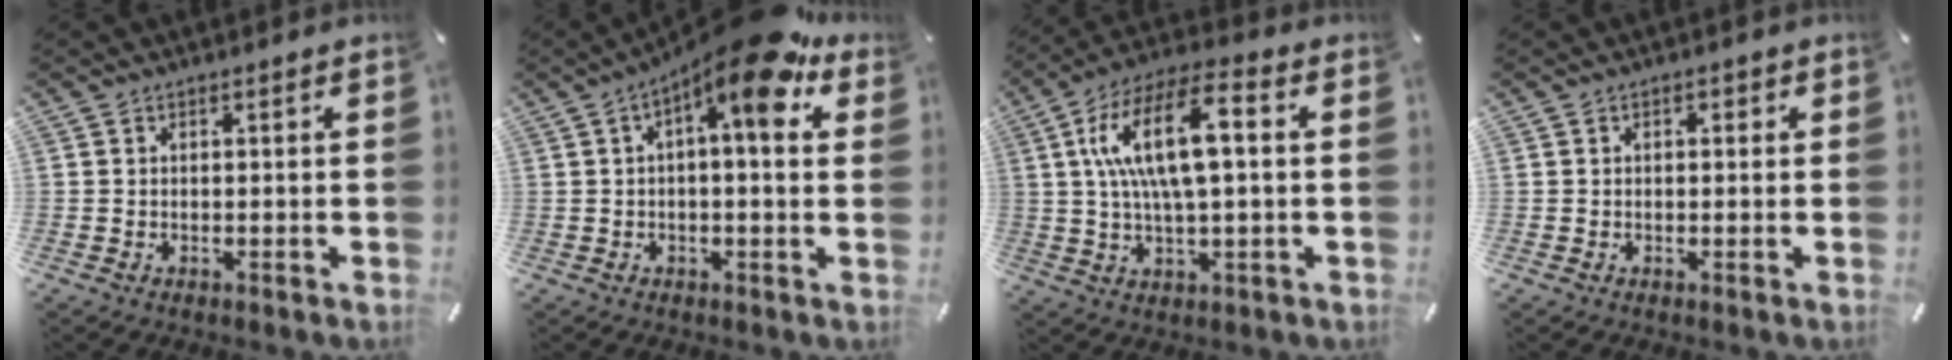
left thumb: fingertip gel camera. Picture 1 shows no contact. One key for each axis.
{"total": 12.5, "fx": 6.3, "fy": 3.3, "fz": 10.3, "tx": -0.140, "ty": -0.048, "tz": 0.097}
{"total": 16.1, "fx": 2.9, "fy": 6.6, "fz": 14.3, "tx": -0.293, "ty": 0.008, "tz": 0.047}
{"total": 1.0, "fx": 0.1, "fy": 0.7, "fz": 0.7, "tx": -0.006, "ty": 0.002, "tz": -0.002}